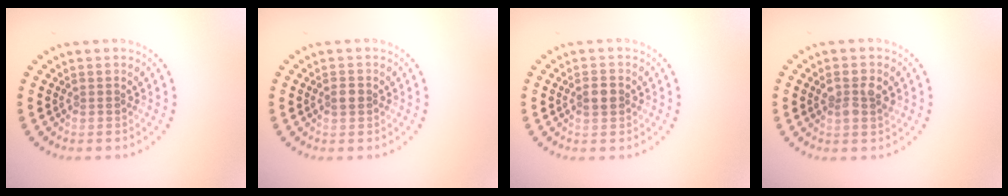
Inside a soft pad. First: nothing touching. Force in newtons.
{"total": 1.3, "press": 1.3, "slide": 0.1}
{"total": 1.6, "press": 1.6, "slide": 0.1}
{"total": 2.6, "press": 2.5, "slide": 0.5}